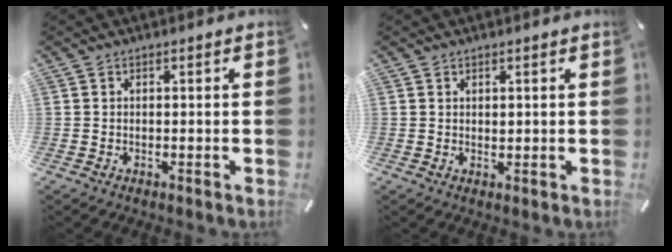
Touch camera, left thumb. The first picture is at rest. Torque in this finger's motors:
{"motor_torque": [-0.07, -0.04, 0.11, -0.22, 0.03]}